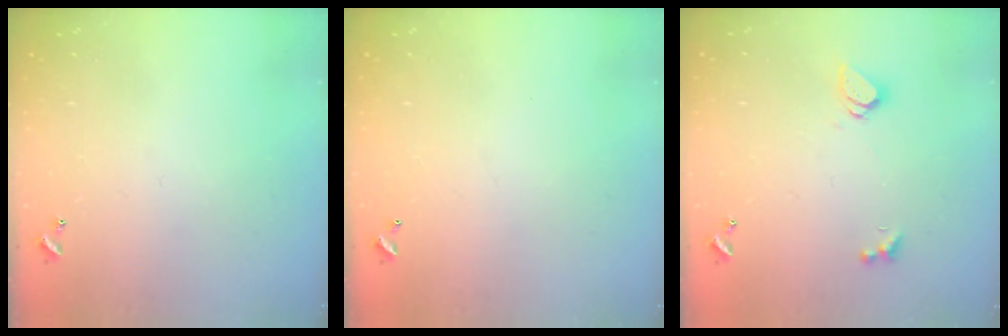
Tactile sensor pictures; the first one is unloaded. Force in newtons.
{"total": 2.9, "press": 2.9, "slide": 0.1}
{"total": 1.2, "press": 1.1, "slide": 0.5}